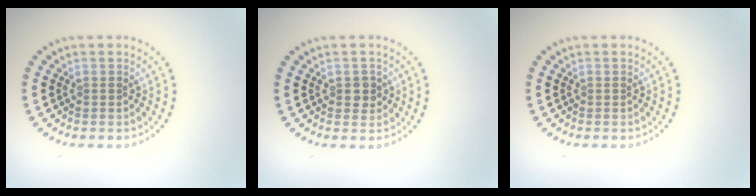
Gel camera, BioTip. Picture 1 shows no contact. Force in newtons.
{"total": 1.3, "press": 1.3, "slide": 0.3}
{"total": 0.0}